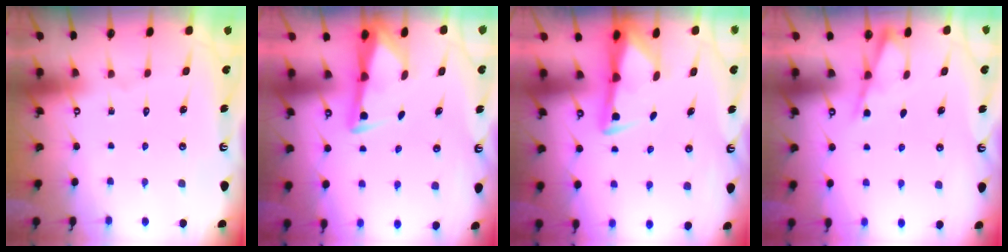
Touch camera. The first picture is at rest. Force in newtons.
{"total": 3.0, "press": 3.0, "slide": 0.4}
{"total": 2.9, "press": 2.9, "slide": 0.5}
{"total": 2.7, "press": 2.7, "slide": 0.3}